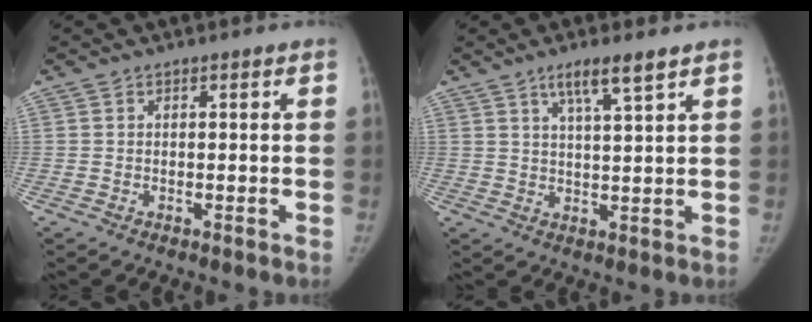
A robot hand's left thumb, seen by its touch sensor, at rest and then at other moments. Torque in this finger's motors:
{"motor_torque": [-0.12, -0.20, 0.52, -0.40, 0.00]}